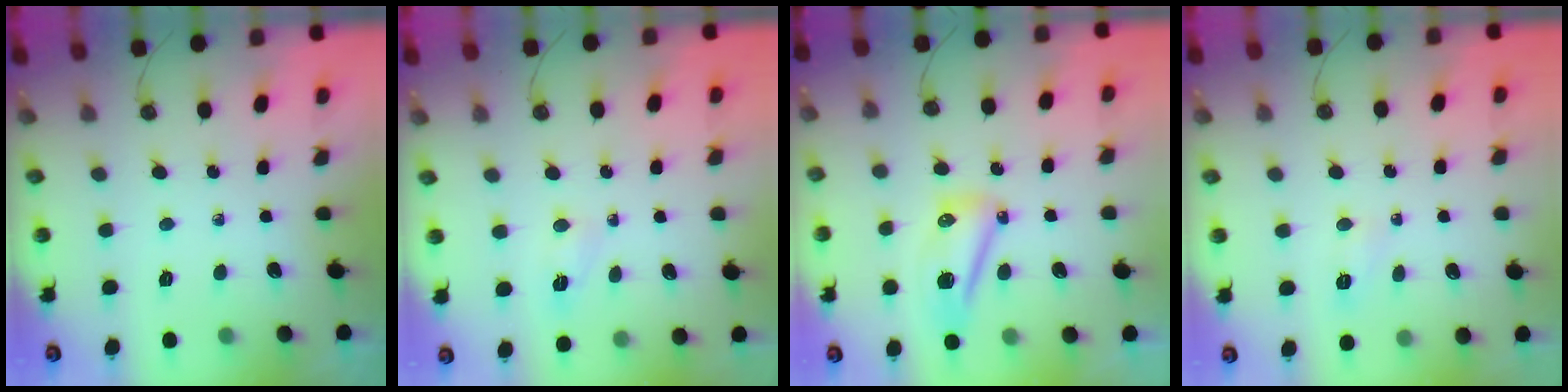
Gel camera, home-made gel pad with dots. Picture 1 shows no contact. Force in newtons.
{"total": 2.9, "press": 2.7, "slide": 1.2}
{"total": 10.8, "press": 10.8, "slide": 1.3}
{"total": 9.1, "press": 5.0, "slide": 7.5}